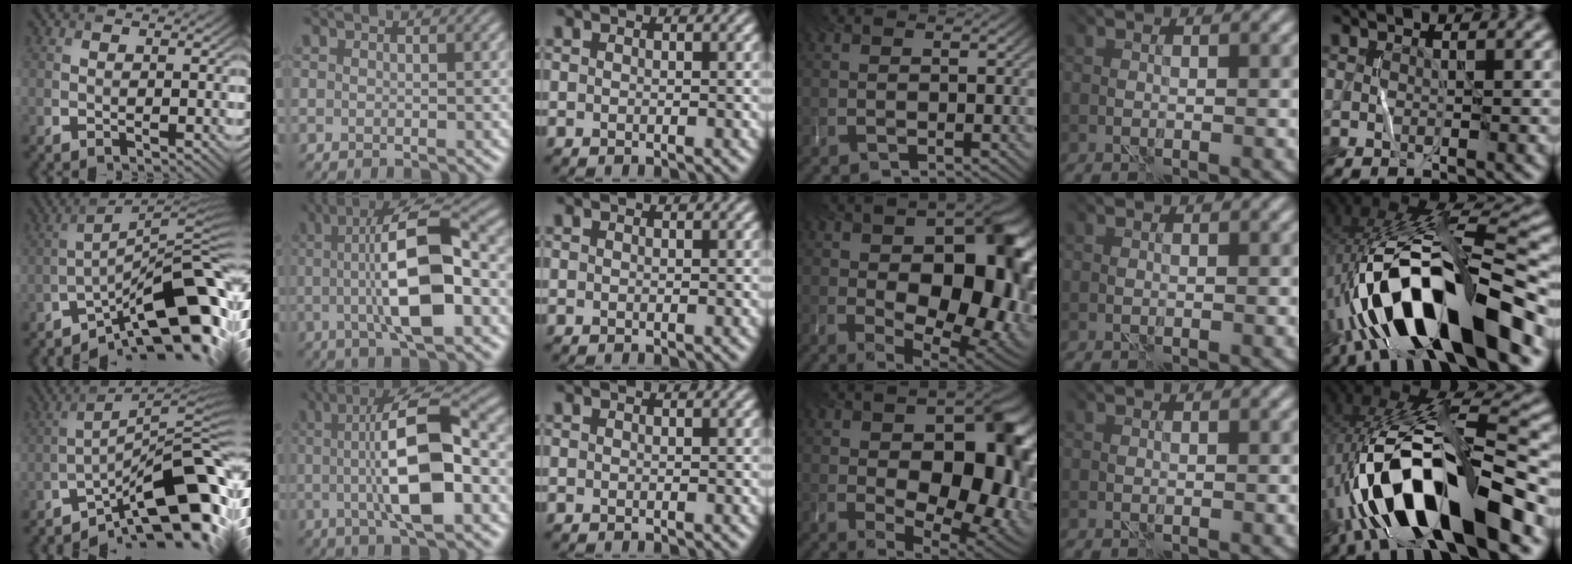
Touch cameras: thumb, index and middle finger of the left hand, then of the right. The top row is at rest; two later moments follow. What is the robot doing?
{"motion": "wrap", "object": "string"}